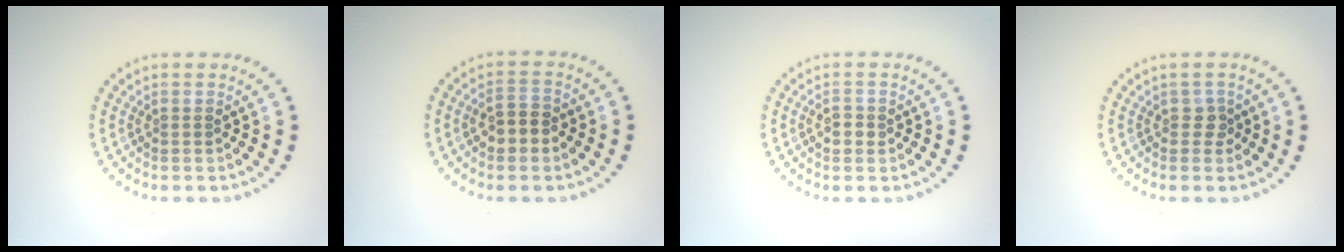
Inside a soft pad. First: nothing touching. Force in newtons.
{"total": 2.5, "press": 2.5, "slide": 0.3}
{"total": 1.3, "press": 1.3, "slide": 0.2}
{"total": 1.2, "press": 1.0, "slide": 0.6}